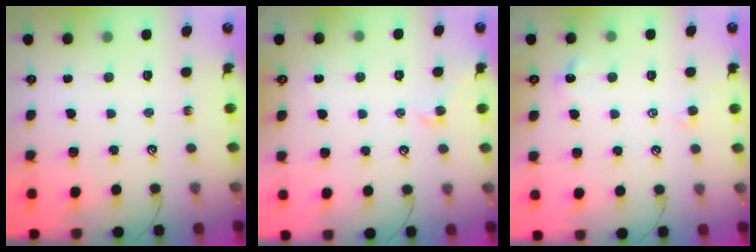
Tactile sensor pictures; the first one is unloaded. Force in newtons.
{"total": 1.0, "press": 1.0, "slide": 0.3}
{"total": 1.0, "press": 0.8, "slide": 0.5}